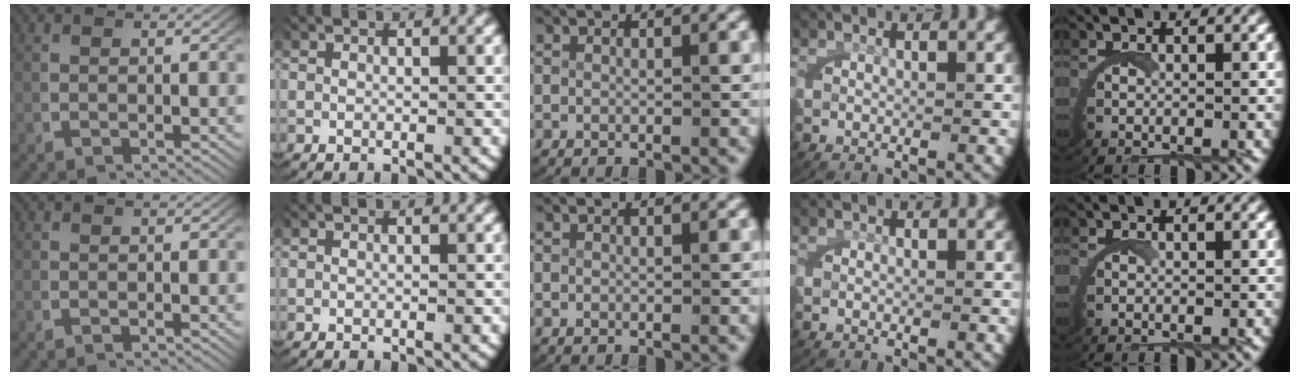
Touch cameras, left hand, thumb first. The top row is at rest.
{}